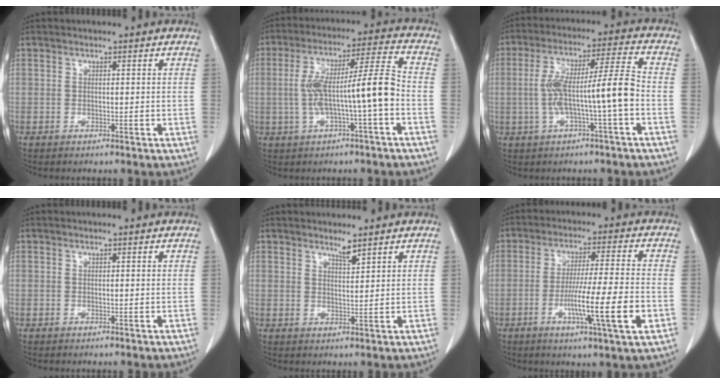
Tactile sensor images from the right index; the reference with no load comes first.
{"total": 11.2, "force": [-1.9, 0.3, 11.0], "torque": [-0.198, 0.031, -0.032]}
{"total": 10.5, "force": [-1.9, 0.0, 10.3], "torque": [-0.189, 0.029, -0.032]}
{"total": 0.0}
{"total": 1.9, "force": [1.7, -0.1, 0.8], "torque": [-0.015, -0.008, 0.033]}
{"total": 12.0, "force": [-3.8, -0.6, 11.4], "torque": [-0.198, -0.014, -0.066]}